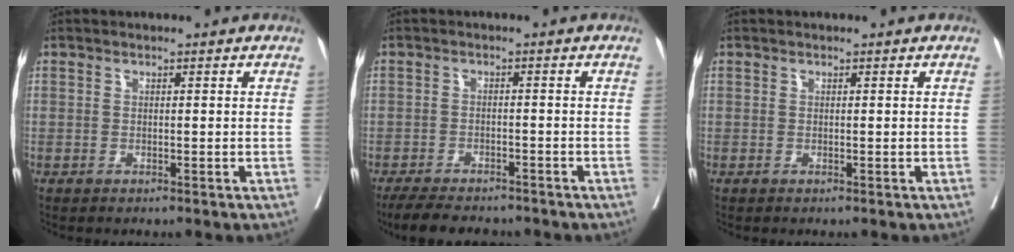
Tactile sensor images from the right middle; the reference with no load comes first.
{"total": 8.4, "force": [-7.3, 2.4, 3.3], "torque": [-0.050, -0.011, -0.109]}
{"total": 0.0}